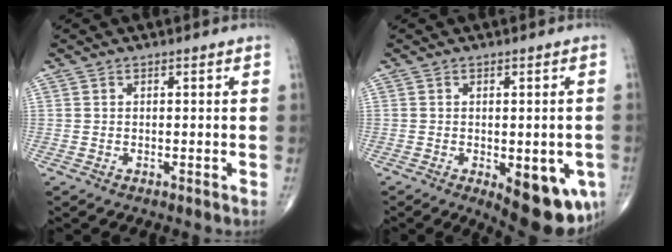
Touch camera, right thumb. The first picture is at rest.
{"total": 12.6, "force": [-4.4, 5.5, 10.5], "torque": [-0.112, -0.009, -0.044]}